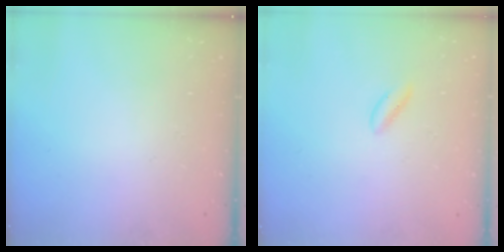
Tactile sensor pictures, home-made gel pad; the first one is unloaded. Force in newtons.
{"total": 1.4, "press": 1.2, "slide": 0.6}